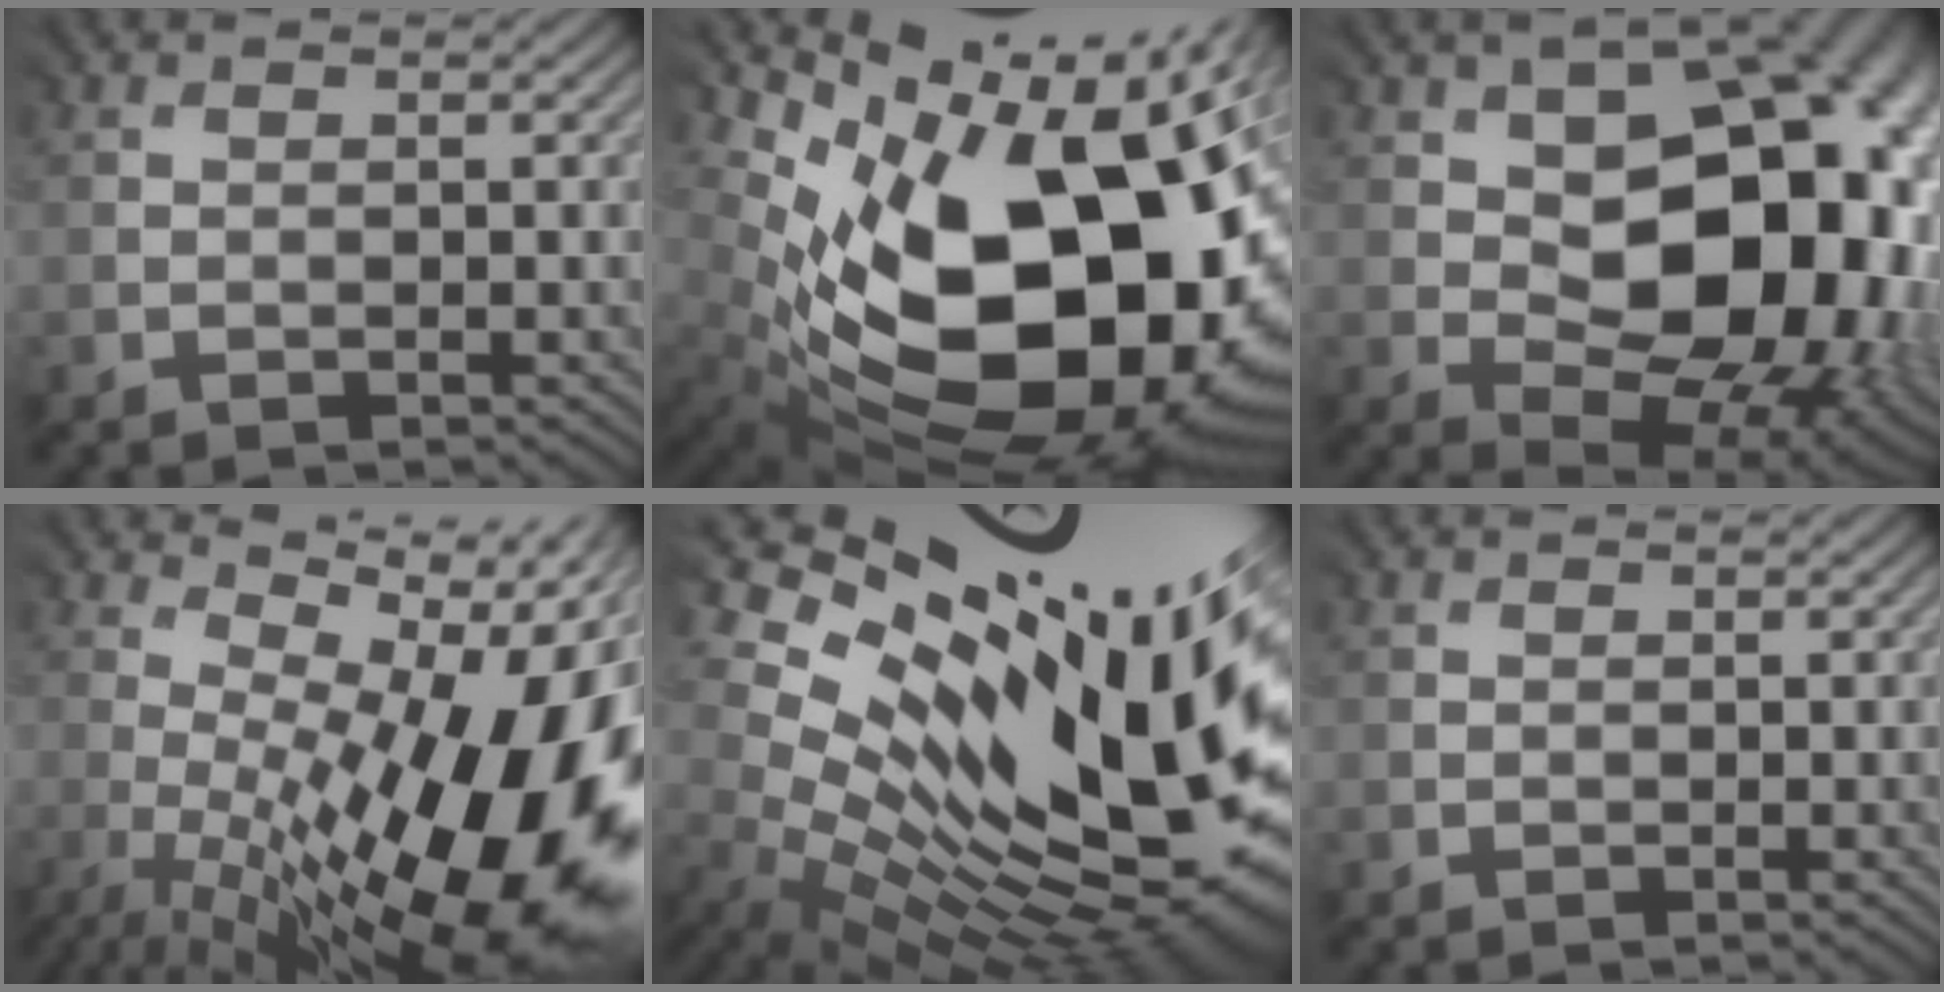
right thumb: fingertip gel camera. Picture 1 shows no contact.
{"total": 20.5, "force": [-0.1, 12.6, 16.2], "torque": [-0.303, -0.064, 0.032]}
{"total": 19.1, "force": [1.0, 12.8, 14.2], "torque": [-0.155, -0.020, 0.032]}
{"total": 19.5, "force": [-3.4, 7.9, 17.5], "torque": [-0.244, -0.038, -0.032]}
{"total": 18.8, "force": [5.3, 8.5, 15.9], "torque": [-0.286, -0.016, 0.115]}
{"total": 0.0}